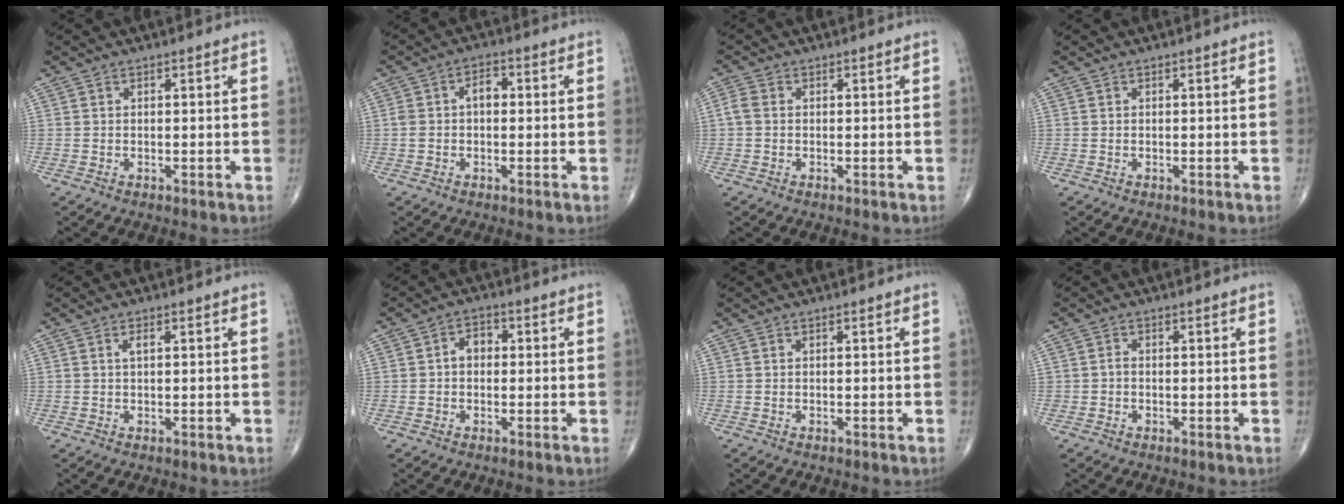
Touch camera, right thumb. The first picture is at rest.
{"total": 4.0, "force": [0.1, 2.5, 3.1], "torque": [-0.055, 0.019, -0.001]}
{"total": 2.1, "force": [0.0, 1.6, 1.4], "torque": [-0.032, 0.005, -0.006]}
{"total": 0.0}
{"total": 1.2, "force": [0.4, 0.5, 1.1], "torque": [-0.023, 0.003, 0.006]}
{"total": 3.6, "force": [0.1, 2.7, 2.4], "torque": [-0.027, 0.016, -0.007]}
{"total": 0.0}
{"total": 1.0, "force": [-0.2, 0.8, 0.5], "torque": [-0.003, 0.003, -0.006]}